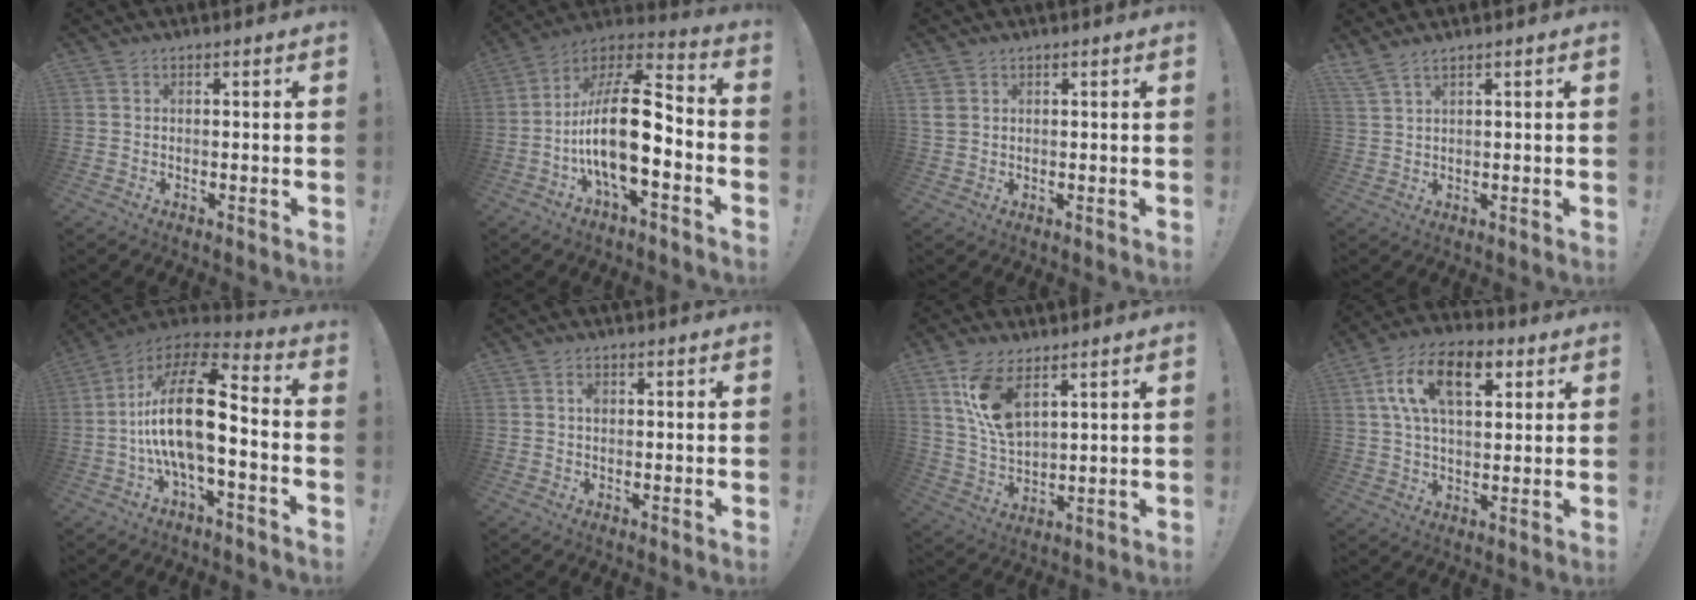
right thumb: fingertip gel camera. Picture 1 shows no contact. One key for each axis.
{"total": 19.8, "fx": -4.1, "fy": 7.6, "fz": 17.8, "tx": -0.334, "ty": 0.018, "tz": -0.069}
{"total": 2.9, "fx": 1.4, "fy": 2.2, "fz": 1.2, "tx": -0.021, "ty": -0.001, "tz": 0.028}
{"total": 3.3, "fx": 2.7, "fy": 0.2, "fz": 1.9, "tx": -0.043, "ty": -0.013, "tz": 0.050}
{"total": 20.3, "fx": -1.6, "fy": 7.8, "fz": 18.7, "tx": -0.352, "ty": 0.010, "tz": -0.031}
{"total": 1.3, "fx": 0.0, "fy": 1.0, "fz": 0.9, "tx": -0.014, "ty": 0.004, "tz": -0.002}
{"total": 11.8, "fx": 6.3, "fy": 6.0, "fz": 8.0, "tx": -0.161, "ty": -0.022, "tz": 0.116}
{"total": 15.8, "fx": 5.9, "fy": 8.6, "fz": 11.9, "tx": -0.204, "ty": 0.002, "tz": 0.103}